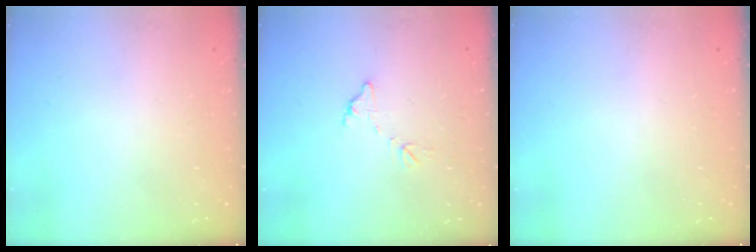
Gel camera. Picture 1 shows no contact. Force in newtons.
{"total": 8.0, "press": 8.0, "slide": 0.4}
{"total": 0.0}